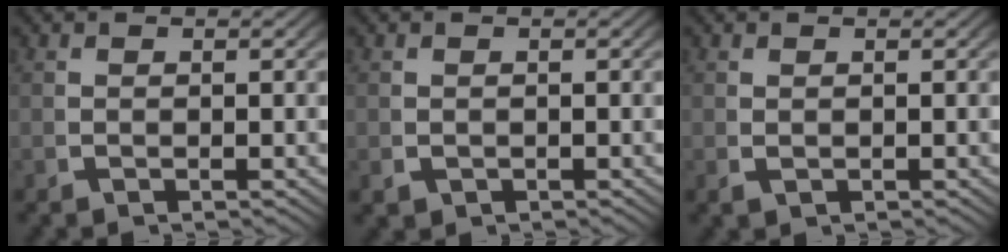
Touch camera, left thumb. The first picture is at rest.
{"total": 1.1, "force": [-0.3, 1.0, 0.4], "torque": [-0.013, -0.011, 0.003]}
{"total": 0.5, "force": [0.1, 0.3, 0.4], "torque": [-0.013, -0.006, 0.009]}